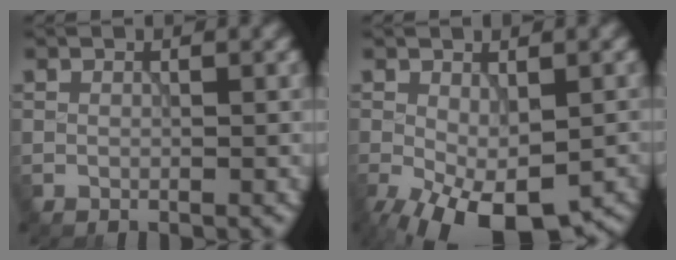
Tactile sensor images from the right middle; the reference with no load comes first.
{"total": 10.6, "force": [-5.2, 4.7, 8.0], "torque": [-0.160, -0.038, -0.066]}